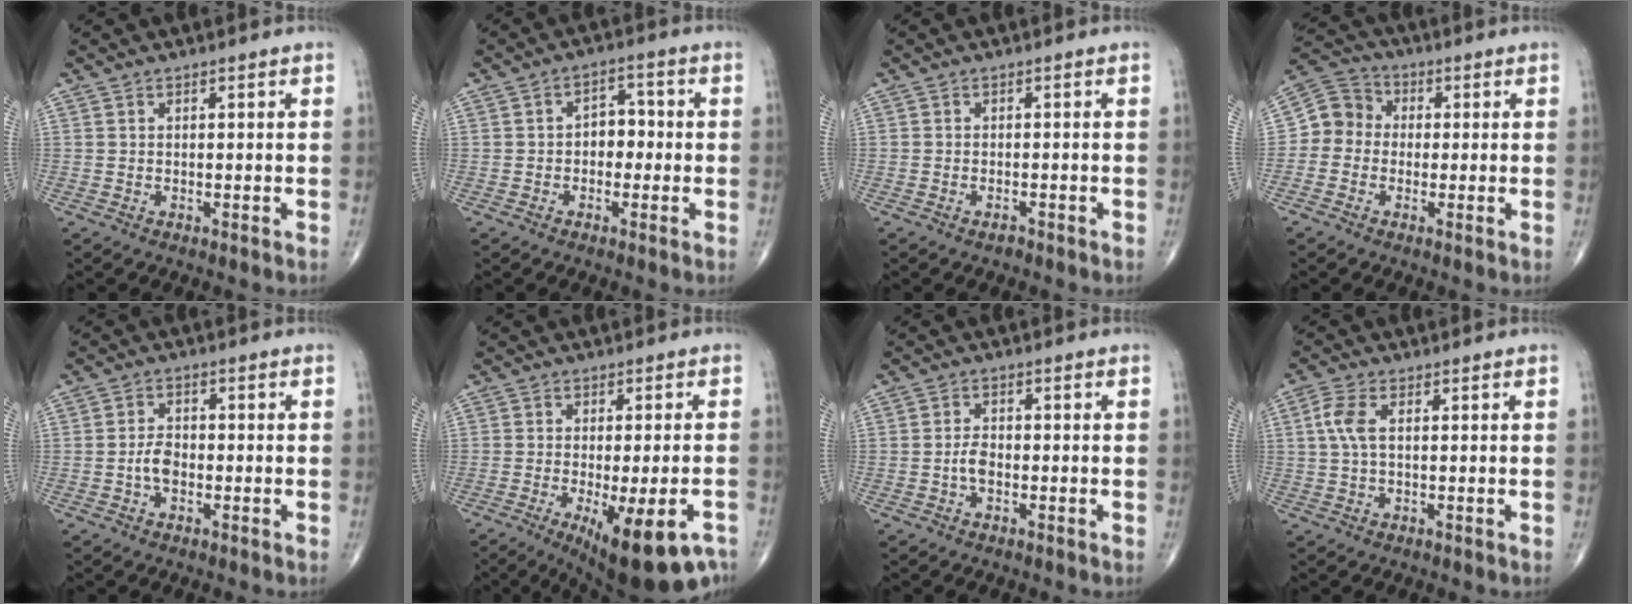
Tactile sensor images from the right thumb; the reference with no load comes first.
{"total": 4.8, "force": [-0.5, 3.4, 3.3], "torque": [-0.027, 0.019, -0.018]}
{"total": 0.9, "force": [-0.7, 0.3, 0.4], "torque": [-0.008, 0.002, -0.011]}
{"total": 7.2, "force": [-0.6, 6.5, 2.9], "torque": [-0.032, 0.027, -0.028]}
{"total": 3.4, "force": [-1.1, 2.1, 2.5], "torque": [-0.042, 0.011, -0.024]}
{"total": 15.7, "force": [-8.9, 4.7, 12.0], "torque": [-0.129, 0.009, -0.117]}
{"total": 2.5, "force": [-0.8, 1.4, 1.9], "torque": [-0.036, 0.009, -0.019]}
{"total": 4.5, "force": [0.8, 2.1, 3.8], "torque": [-0.105, 0.012, 0.014]}